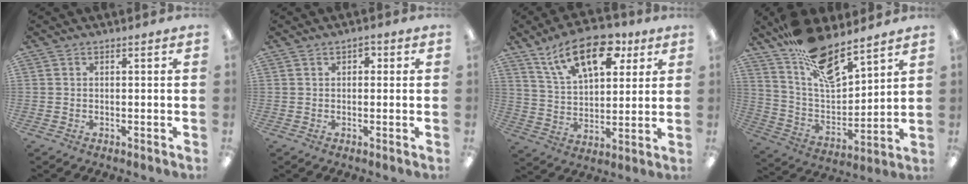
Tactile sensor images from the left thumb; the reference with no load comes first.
{"total": 2.0, "force": [0.7, 1.4, 1.2], "torque": [-0.015, 0.003, 0.010]}
{"total": 18.1, "force": [10.3, 9.1, 11.8], "torque": [-0.177, -0.036, 0.177]}
{"total": 16.9, "force": [12.9, 6.0, 9.0], "torque": [-0.162, -0.080, 0.229]}